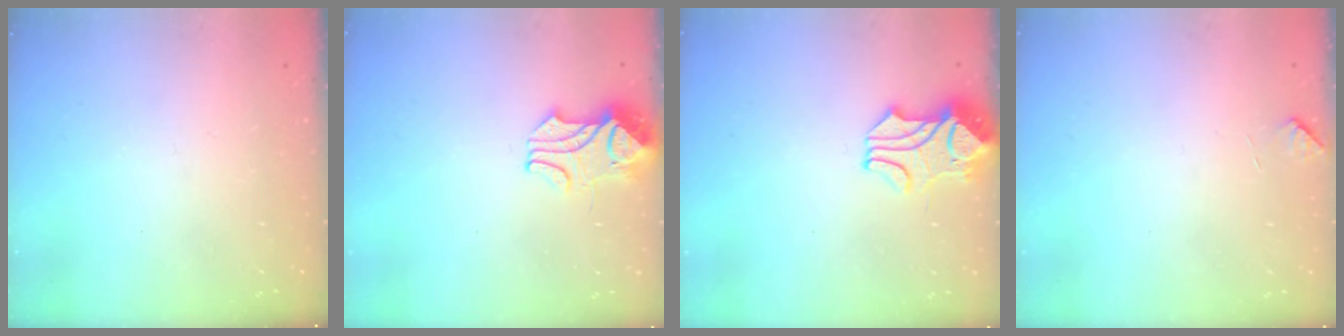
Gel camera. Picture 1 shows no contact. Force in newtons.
{"total": 2.1, "press": 1.9, "slide": 0.9}
{"total": 2.3, "press": 2.0, "slide": 1.1}
{"total": 2.7, "press": 2.7, "slide": 0.6}